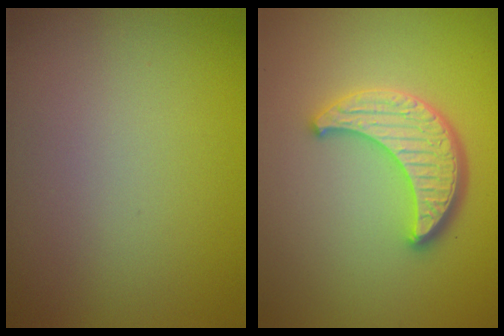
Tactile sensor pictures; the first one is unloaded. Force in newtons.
{"total": 4.5, "press": 3.8, "slide": 2.4}